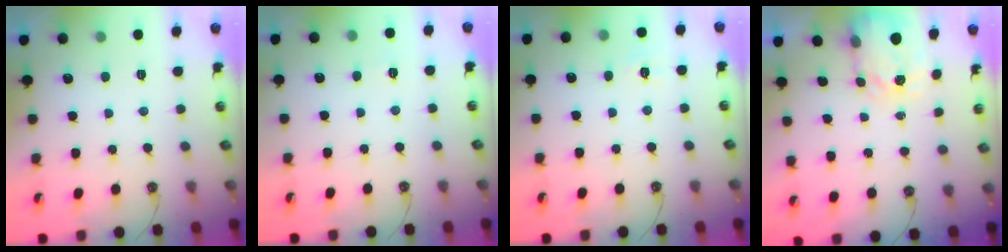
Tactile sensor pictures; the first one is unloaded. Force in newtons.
{"total": 3.6, "press": 3.6, "slide": 0.5}
{"total": 5.4, "press": 5.4, "slide": 0.6}
{"total": 3.7, "press": 3.7, "slide": 0.5}